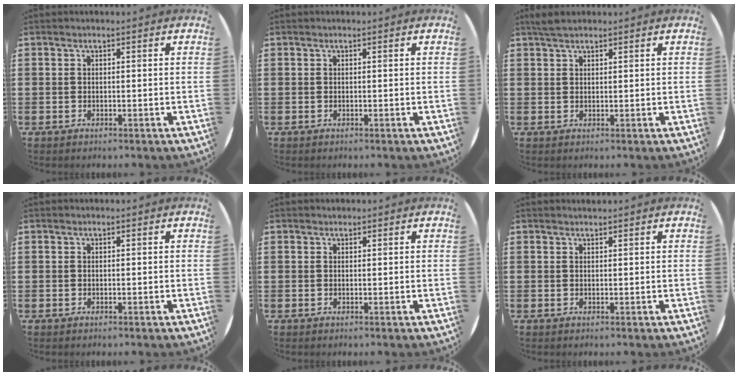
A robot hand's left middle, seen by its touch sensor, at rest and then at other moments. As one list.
[{"total": 0.0}, {"total": 2.0, "force": [1.7, 0.6, 0.8], "torque": [-0.018, 0.006, 0.033]}, {"total": 0.0}, {"total": 0.0}, {"total": 0.7, "force": [0.7, -0.1, 0.0], "torque": [0.000, 0.001, 0.013]}]